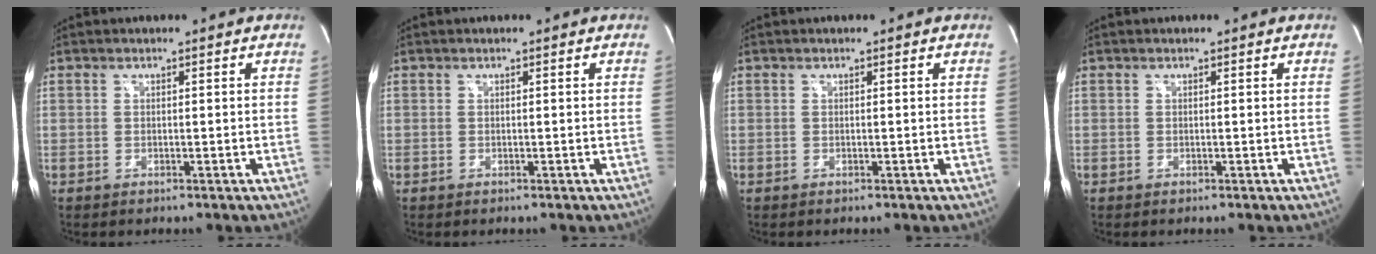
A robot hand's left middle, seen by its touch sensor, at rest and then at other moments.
{"total": 0.0}
{"total": 0.0}
{"total": 0.0}